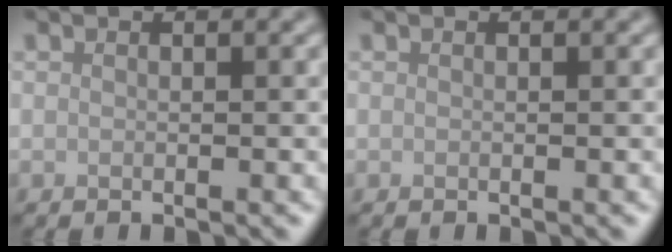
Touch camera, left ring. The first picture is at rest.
{"total": 0.0}